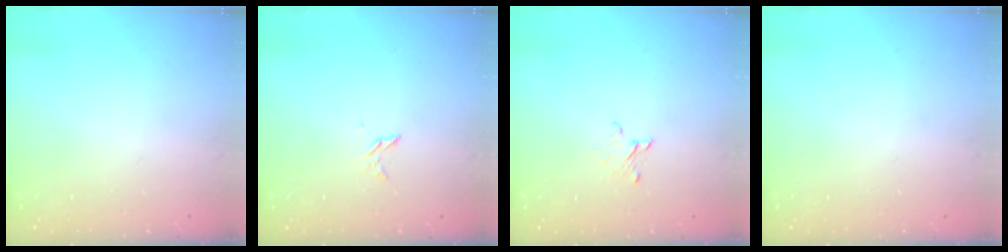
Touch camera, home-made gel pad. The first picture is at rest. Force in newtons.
{"total": 3.5, "press": 3.5, "slide": 0.4}
{"total": 3.0, "press": 3.0, "slide": 0.3}
{"total": 0.0}